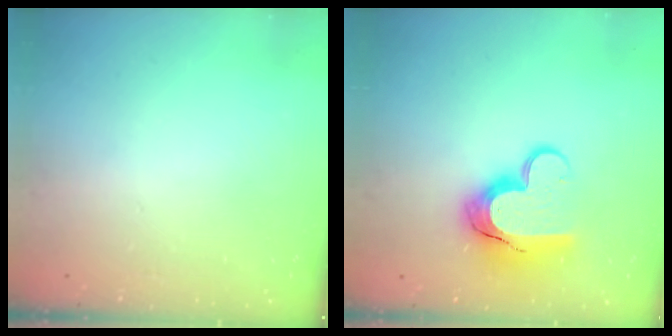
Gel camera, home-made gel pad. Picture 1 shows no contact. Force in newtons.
{"total": 14.0, "press": 13.9, "slide": 0.7}